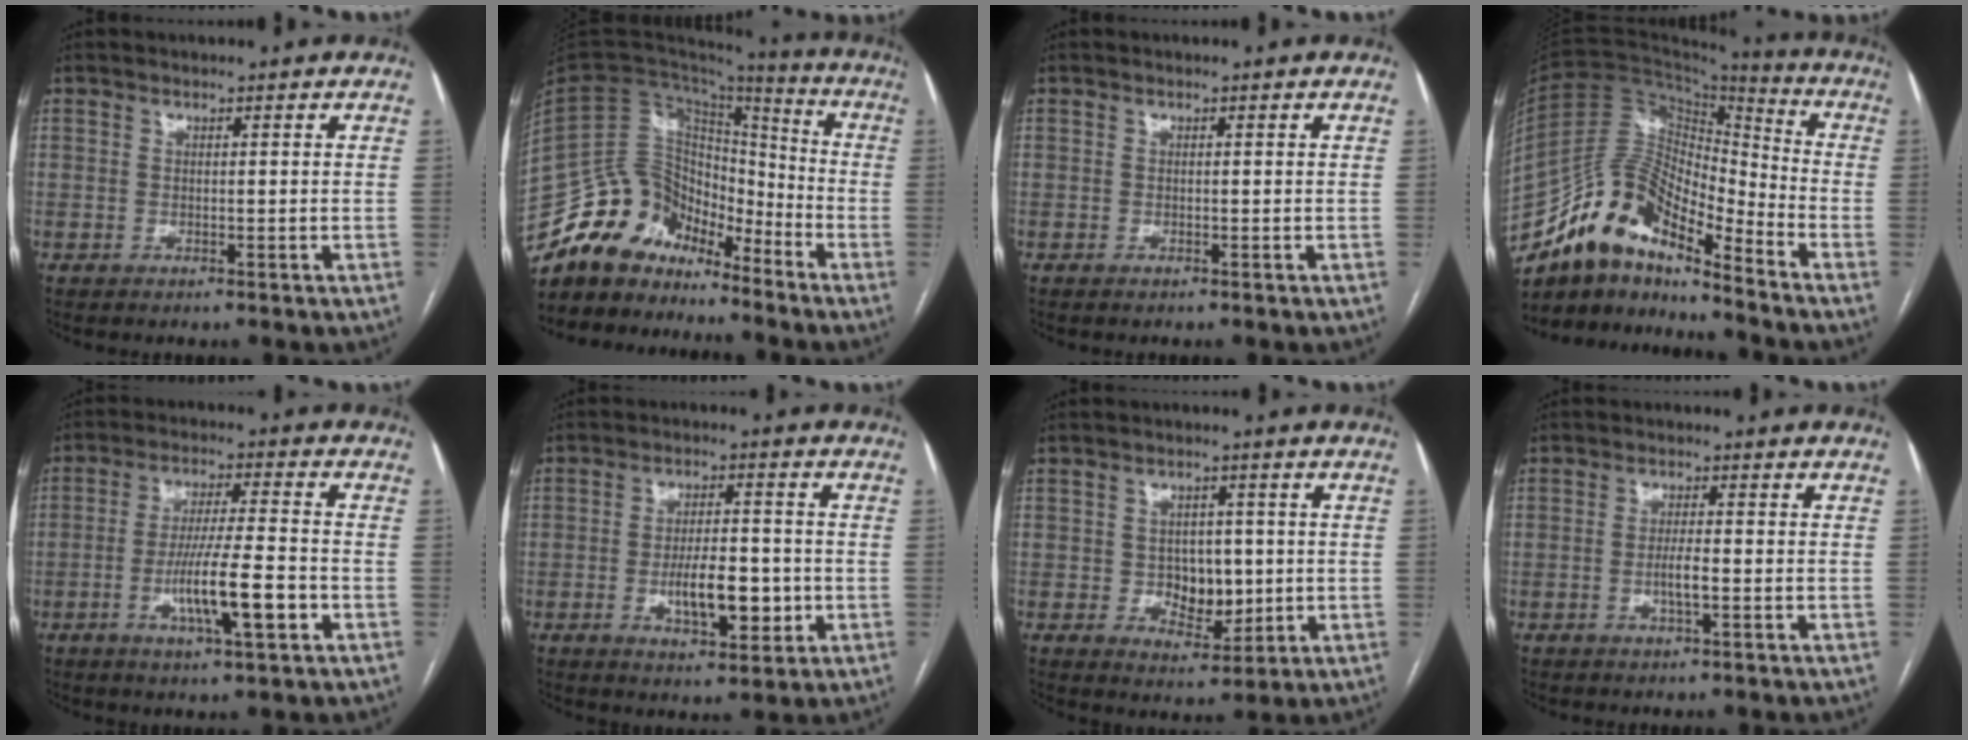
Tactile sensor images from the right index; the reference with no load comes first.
{"total": 13.6, "force": [-11.8, 6.4, 2.7], "torque": [-0.041, 0.066, -0.217]}
{"total": 0.0}
{"total": 14.3, "force": [-11.7, 4.2, 6.9], "torque": [-0.125, 0.050, -0.215]}
{"total": 10.3, "force": [-3.4, 0.8, 9.7], "torque": [-0.174, -0.005, -0.060]}
{"total": 8.6, "force": [-2.0, 3.2, 7.8], "torque": [-0.132, 0.002, -0.027]}
{"total": 6.4, "force": [-0.3, 4.4, 4.7], "torque": [-0.064, 0.005, 0.008]}
{"total": 2.9, "force": [-0.8, 0.3, 2.8], "torque": [-0.056, -0.001, -0.015]}